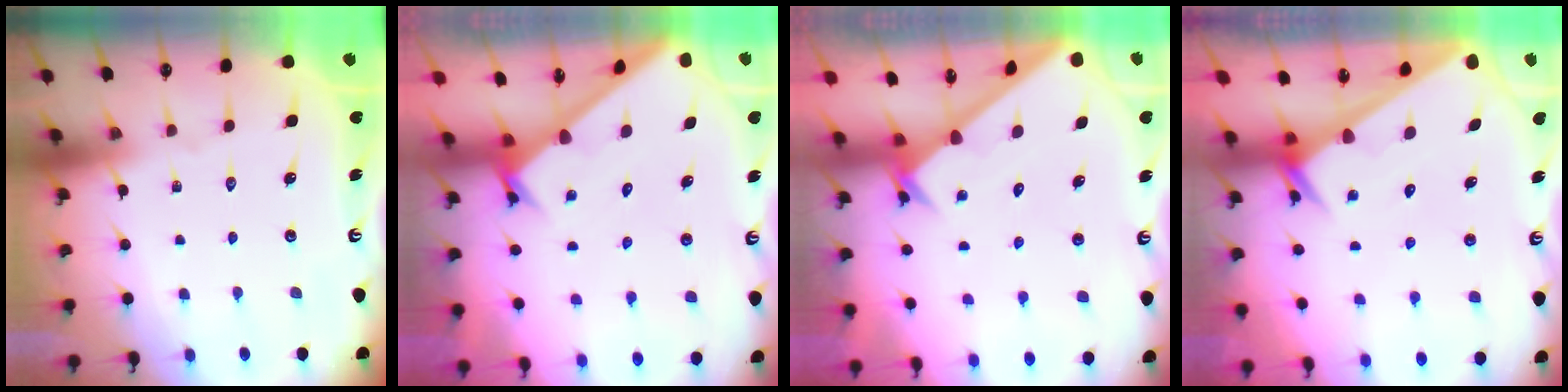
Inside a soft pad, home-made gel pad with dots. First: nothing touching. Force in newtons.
{"total": 2.4, "press": 2.4, "slide": 0.1}
{"total": 2.4, "press": 2.4, "slide": 0.2}
{"total": 2.7, "press": 2.7, "slide": 0.1}